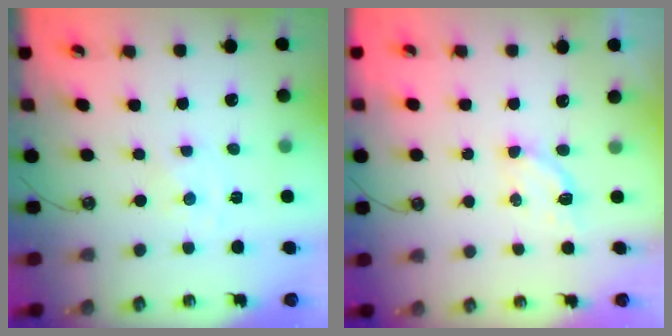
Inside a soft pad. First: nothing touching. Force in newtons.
{"total": 4.9, "press": 4.8, "slide": 0.9}